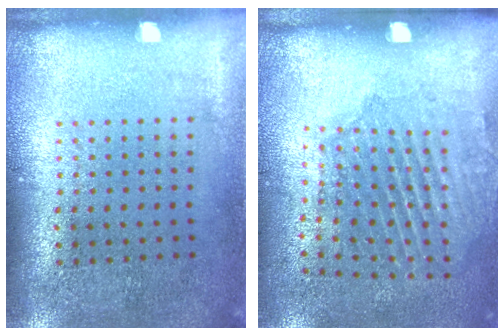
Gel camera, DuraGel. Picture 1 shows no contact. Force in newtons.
{"total": 1.8, "press": 1.3, "slide": 1.2}